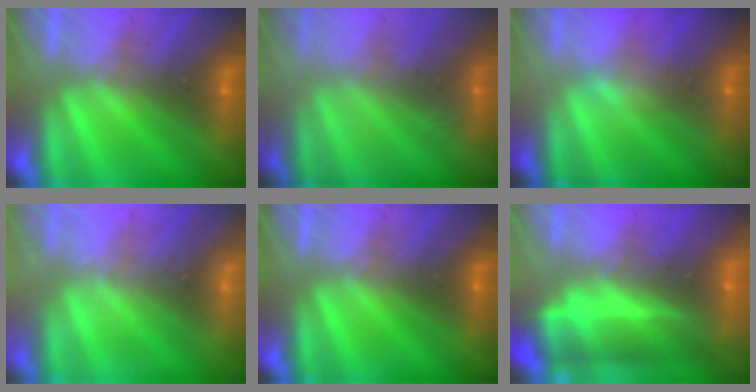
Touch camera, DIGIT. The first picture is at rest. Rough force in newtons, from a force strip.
{"total": 2.4}
{"total": 2.4}
{"total": 2.4}
{"total": 0.0}
{"total": 8.8}